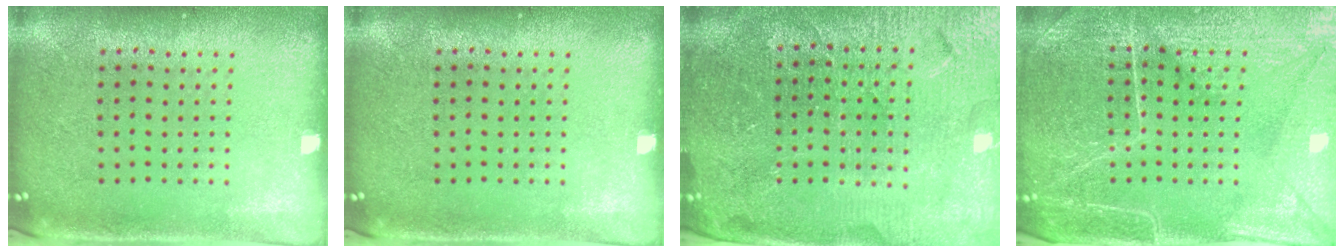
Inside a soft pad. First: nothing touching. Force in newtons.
{"total": 0.0}
{"total": 4.6, "press": 4.4, "slide": 1.5}
{"total": 4.3, "press": 4.2, "slide": 1.1}